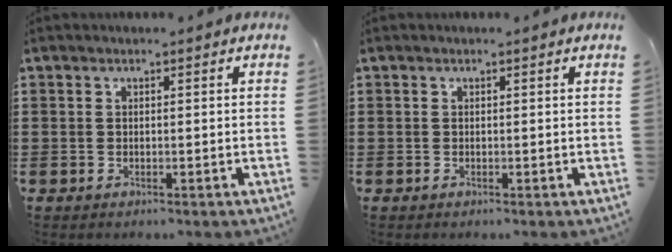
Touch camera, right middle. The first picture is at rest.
{"total": 0.0}